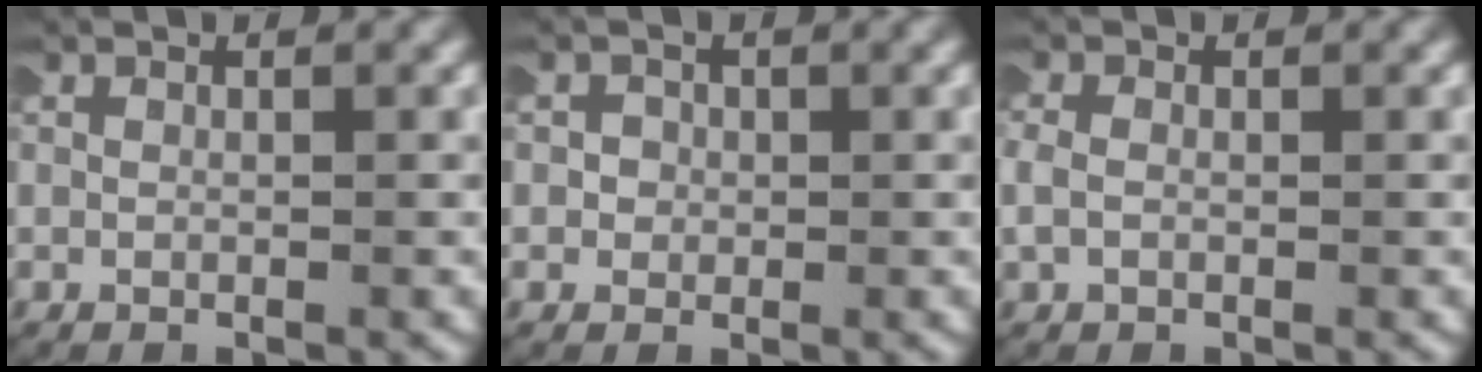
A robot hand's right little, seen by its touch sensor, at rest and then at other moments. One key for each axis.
{"total": 1.3, "fx": -0.1, "fy": 1.3, "fz": 0.2, "tx": -0.010, "ty": 0.001, "tz": -0.007}
{"total": 1.6, "fx": 0.0, "fy": 1.3, "fz": 1.0, "tx": -0.034, "ty": -0.002, "tz": 0.001}